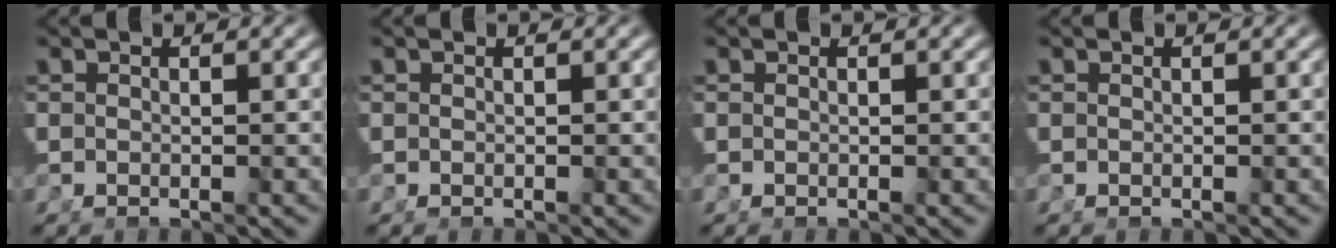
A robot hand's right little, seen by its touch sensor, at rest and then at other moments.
{"total": 0.0}
{"total": 0.0}
{"total": 0.0}